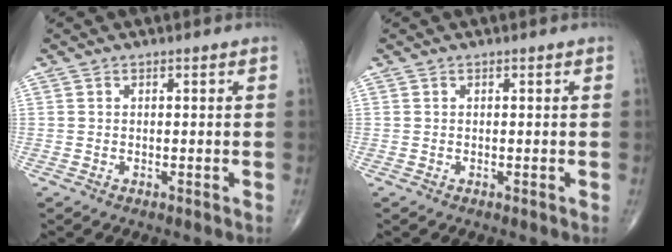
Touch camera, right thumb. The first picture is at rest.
{"total": 0.0}